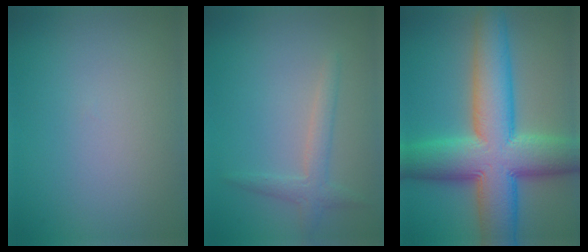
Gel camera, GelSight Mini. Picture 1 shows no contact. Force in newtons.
{"total": 2.1, "press": 2.1, "slide": 0.1}
{"total": 13.0, "press": 13.0, "slide": 0.2}